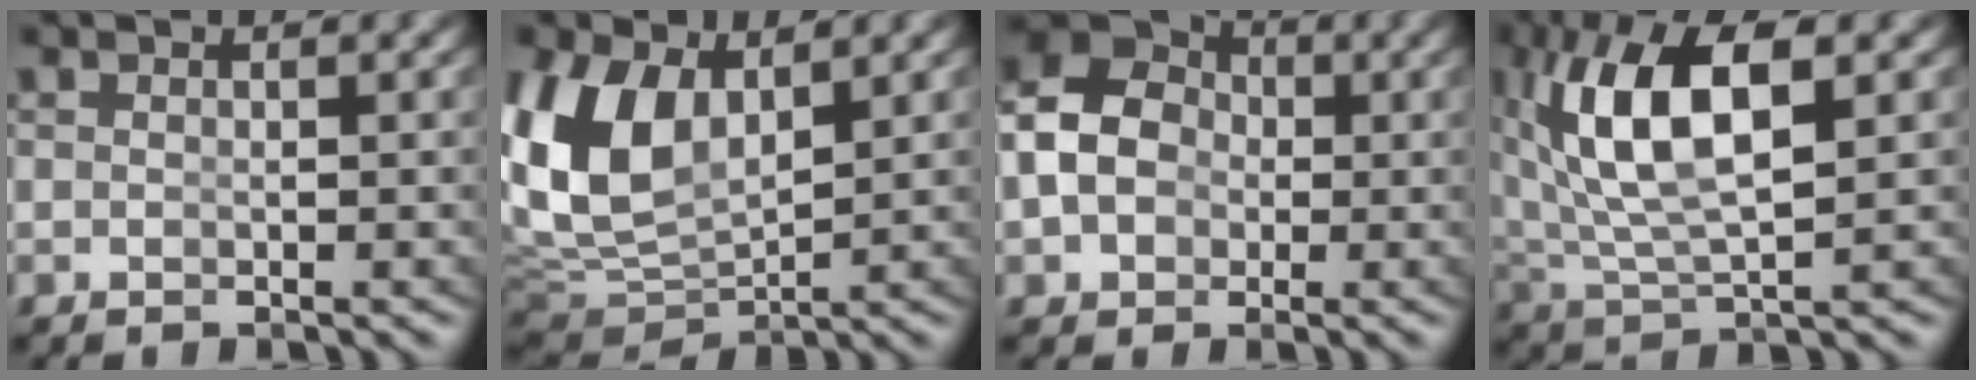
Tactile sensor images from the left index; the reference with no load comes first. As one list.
[{"total": 9.4, "force": [1.4, 6.8, 6.3], "torque": [-0.164, -0.023, 0.041]}, {"total": 8.3, "force": [0.7, 7.0, 4.5], "torque": [-0.097, -0.011, 0.011]}, {"total": 8.1, "force": [2.0, 3.3, 7.1], "torque": [-0.155, -0.007, 0.049]}]